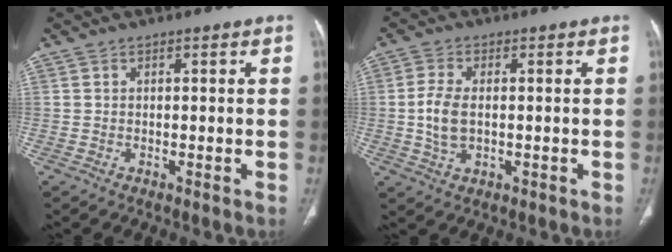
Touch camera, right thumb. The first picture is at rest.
{"total": 6.1, "force": [-0.2, 3.5, 5.0], "torque": [-0.115, -0.001, -0.003]}